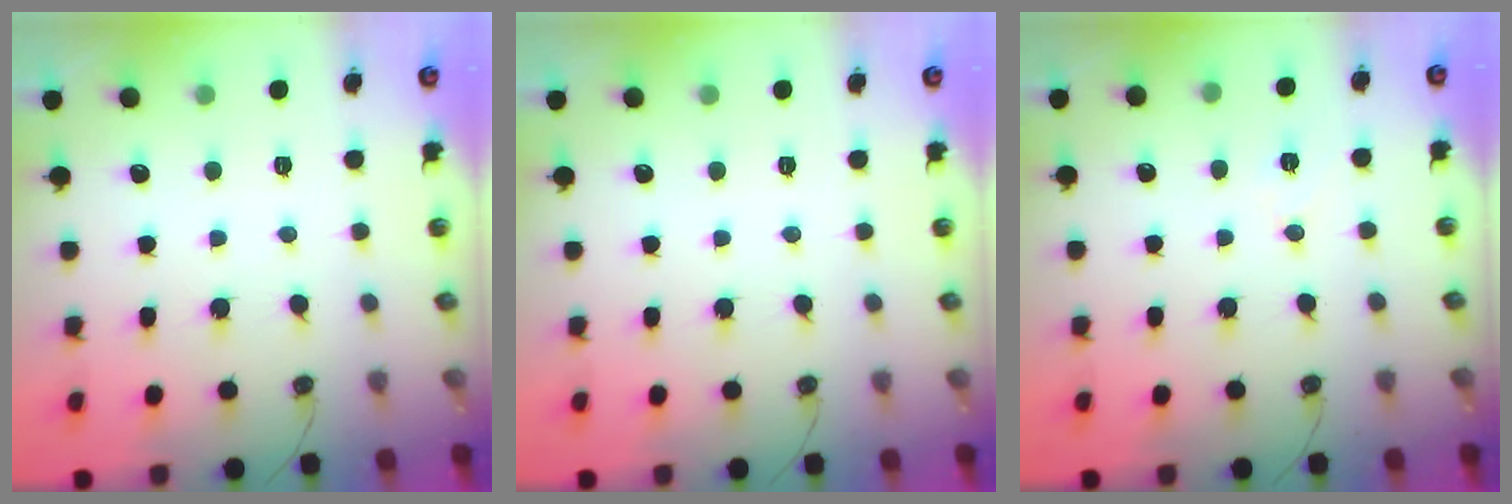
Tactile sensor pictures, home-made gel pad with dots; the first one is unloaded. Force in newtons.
{"total": 0.0}
{"total": 6.7, "press": 5.2, "slide": 4.3}